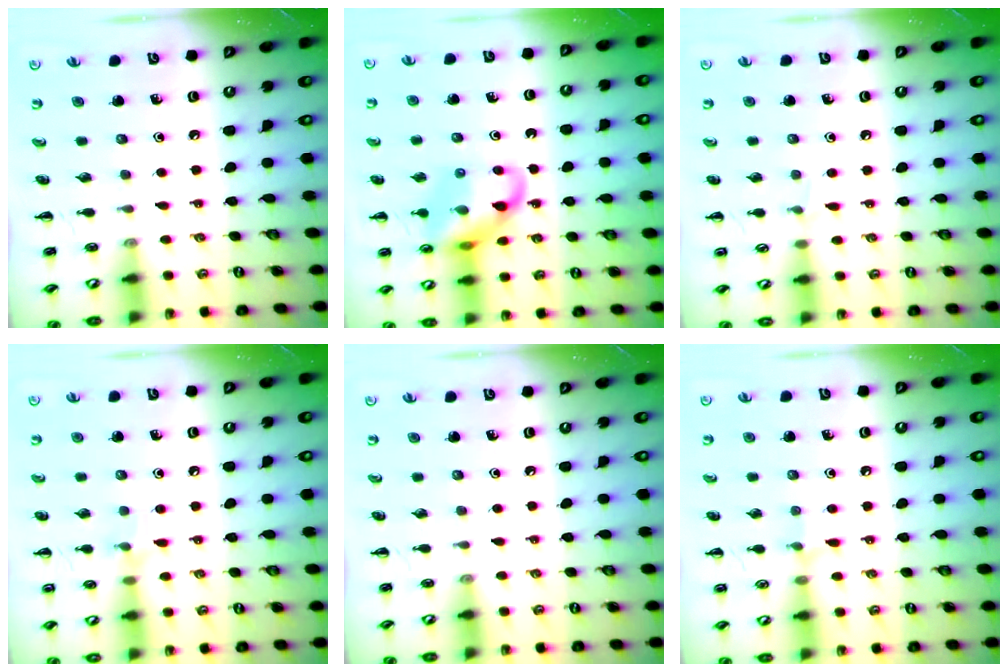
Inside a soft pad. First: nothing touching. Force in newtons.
{"total": 13.2, "press": 13.1, "slide": 1.5}
{"total": 3.5, "press": 3.3, "slide": 1.2}
{"total": 5.9, "press": 5.7, "slide": 1.6}
{"total": 0.0}
{"total": 5.1, "press": 4.8, "slide": 1.7}